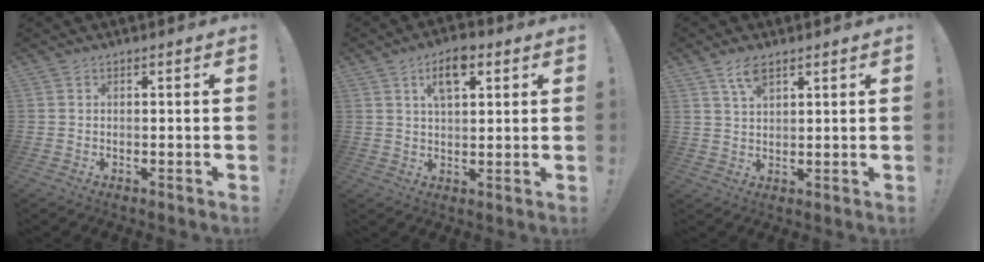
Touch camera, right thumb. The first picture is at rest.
{"total": 7.9, "force": [3.8, 4.1, 5.6], "torque": [-0.080, -0.005, 0.065]}
{"total": 5.2, "force": [3.2, 2.2, 3.5], "torque": [-0.064, -0.008, 0.058]}